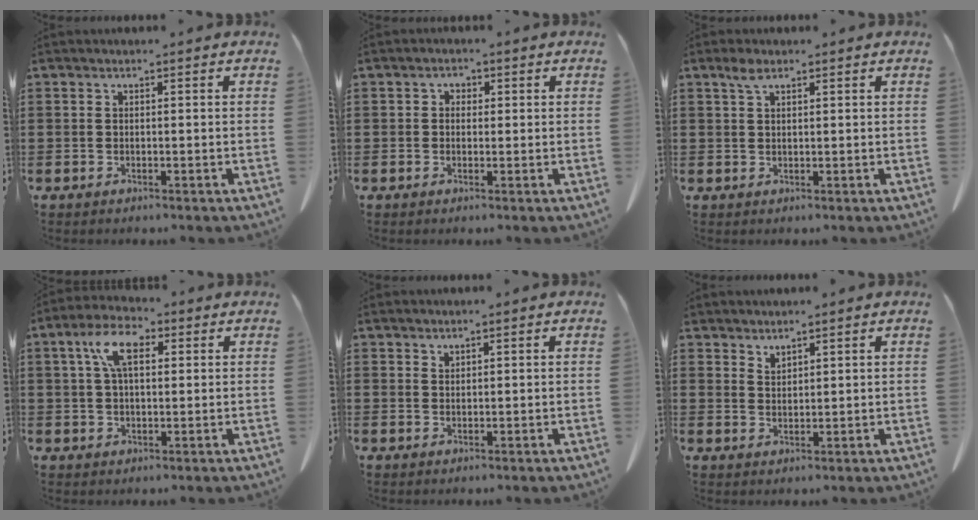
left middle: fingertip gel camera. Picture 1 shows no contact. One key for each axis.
{"total": 1.2, "fx": -0.1, "fy": 1.0, "fz": 0.6, "tx": -0.015, "ty": 0.006, "tz": -0.002}
{"total": 2.3, "fx": 1.3, "fy": 0.9, "fz": 1.6, "tx": -0.037, "ty": 0.003, "tz": 0.025}
{"total": 7.0, "fx": 2.7, "fy": 3.2, "fz": 5.6, "tx": -0.121, "ty": 0.013, "tz": 0.048}
{"total": 1.3, "fx": 1.2, "fy": 0.1, "fz": 0.1, "tx": -0.006, "ty": -0.003, "tz": 0.025}
{"total": 2.2, "fx": 2.2, "fy": 0.2, "fz": -0.1, "tx": -0.004, "ty": -0.004, "tz": 0.045}